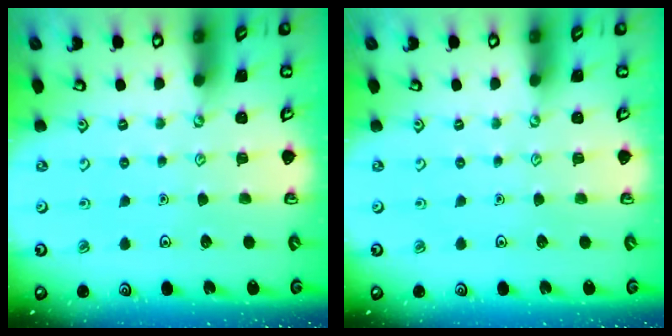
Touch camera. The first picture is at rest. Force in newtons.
{"total": 0.0}